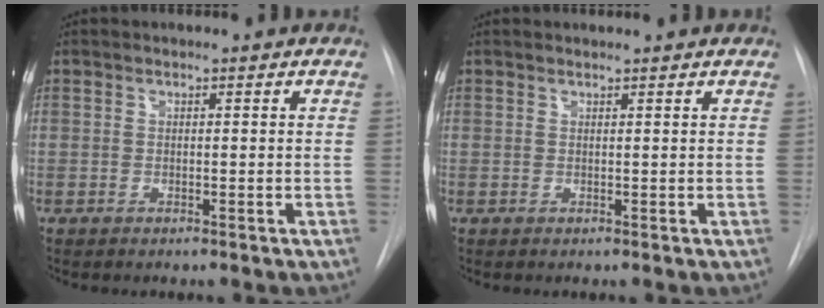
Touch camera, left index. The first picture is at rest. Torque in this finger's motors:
{"motor_torque": [0.17, -0.48, -0.13, 0.02]}